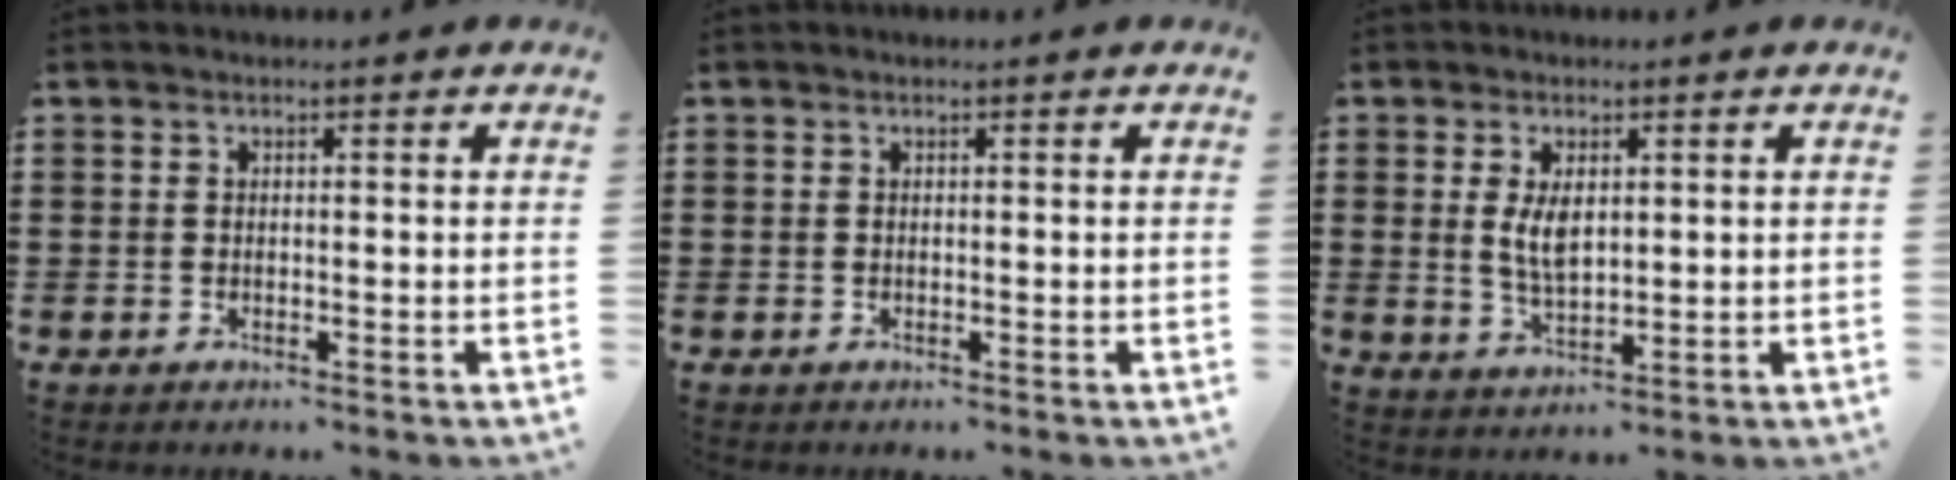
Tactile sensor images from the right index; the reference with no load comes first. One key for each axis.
{"total": 0.0}
{"total": 4.6, "fx": 1.0, "fy": 2.2, "fz": 4.0, "tx": -0.074, "ty": 0.002, "tz": 0.015}